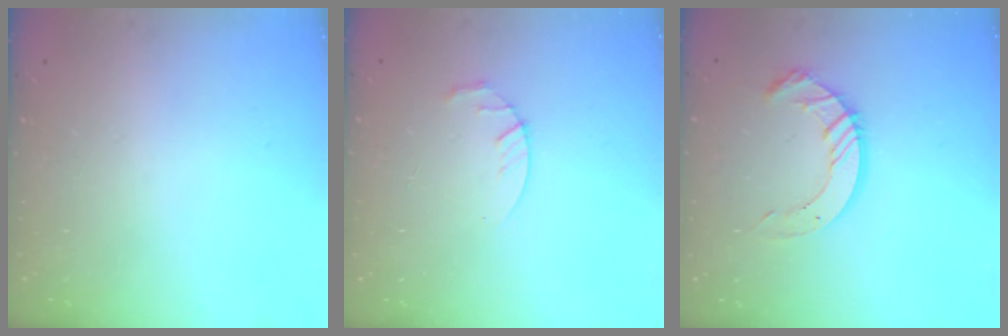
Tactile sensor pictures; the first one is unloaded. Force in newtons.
{"total": 3.0, "press": 2.9, "slide": 0.5}
{"total": 10.2, "press": 10.1, "slide": 1.0}